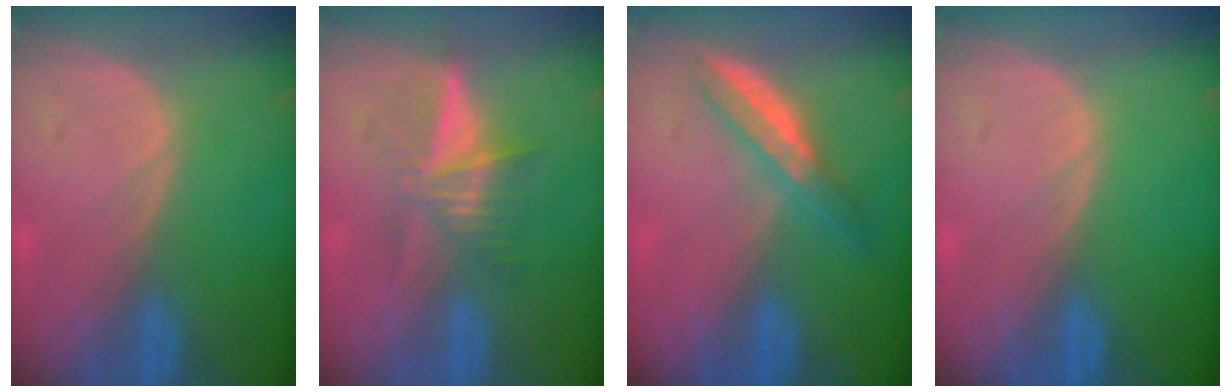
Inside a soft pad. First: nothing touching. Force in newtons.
{"total": 6.3, "press": 5.4, "slide": 3.2}
{"total": 5.2, "press": 4.6, "slide": 2.4}
{"total": 0.0}